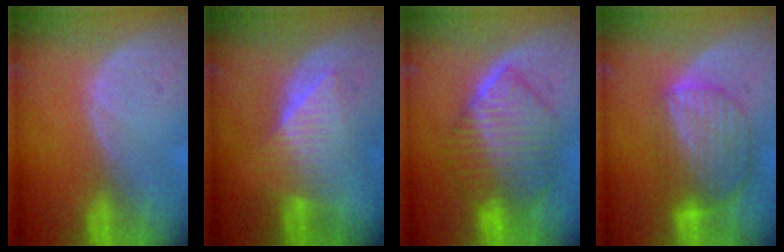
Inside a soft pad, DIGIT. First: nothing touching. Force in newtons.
{"total": 6.4, "press": 6.3, "slide": 1.1}
{"total": 10.6, "press": 10.5, "slide": 0.9}
{"total": 9.0, "press": 7.7, "slide": 4.6}